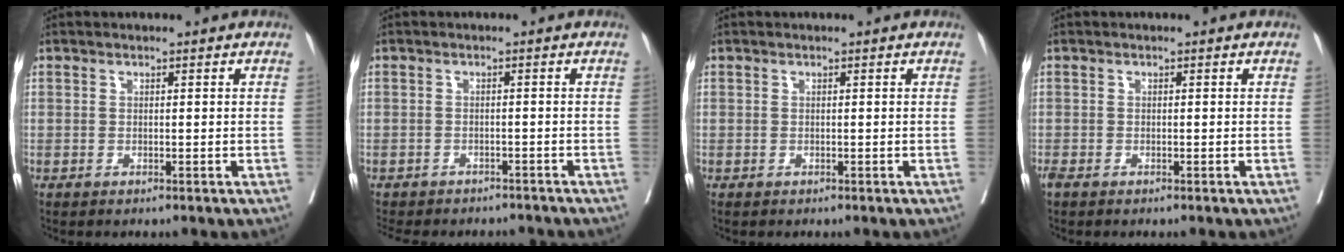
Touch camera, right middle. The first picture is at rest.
{"total": 9.4, "force": [-8.1, 4.1, 2.3], "torque": [-0.040, -0.002, -0.099]}
{"total": 0.0}
{"total": 0.6, "force": [-0.5, 0.1, 0.3], "torque": [-0.019, -0.005, -0.009]}